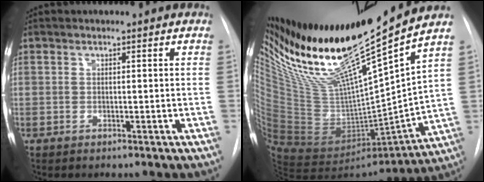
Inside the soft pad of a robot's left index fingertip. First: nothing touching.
{"total": 24.9, "force": [19.2, 0.3, 15.9], "torque": [-0.253, -0.011, 0.346]}